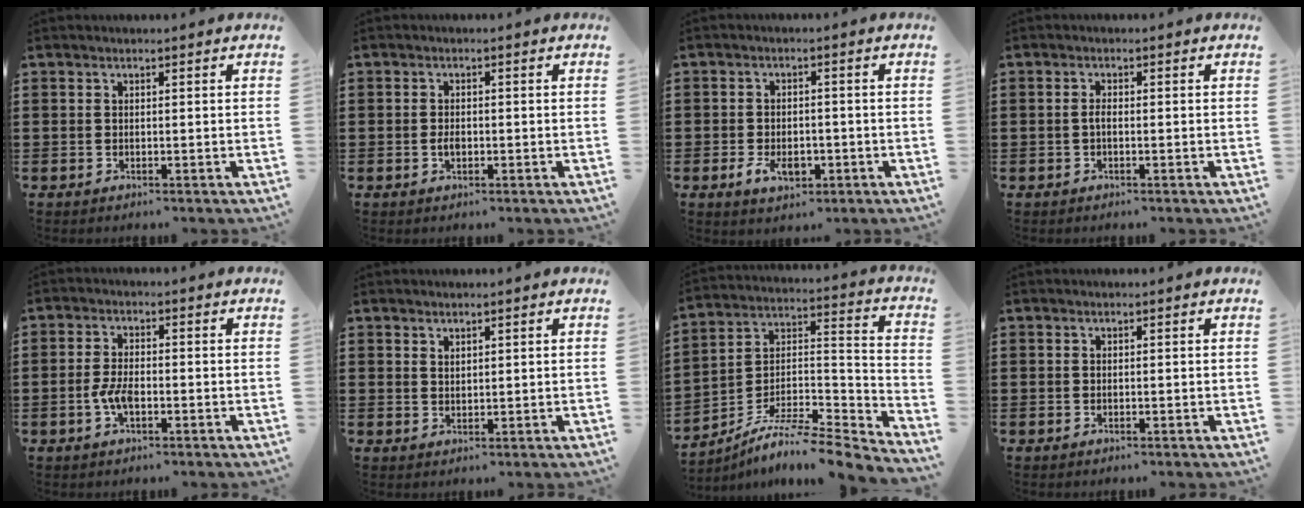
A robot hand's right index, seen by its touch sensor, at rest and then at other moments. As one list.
[{"total": 1.5, "force": [-0.4, 0.7, 1.3], "torque": [-0.026, -0.003, -0.006]}, {"total": 4.1, "force": [-1.5, 2.4, 2.9], "torque": [-0.058, -0.005, -0.031]}, {"total": 1.3, "force": [-0.3, 0.4, 1.2], "torque": [-0.031, -0.003, -0.009]}, {"total": 3.8, "force": [-1.3, 1.5, 3.3], "torque": [-0.081, -0.007, -0.028]}, {"total": 1.3, "force": [1.1, 0.5, 0.2], "torque": [-0.004, 0.002, 0.022]}, {"total": 7.6, "force": [-6.5, 1.5, 3.6], "torque": [-0.065, 0.002, -0.130]}, {"total": 0.0}]